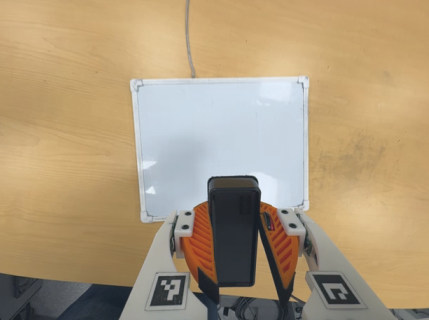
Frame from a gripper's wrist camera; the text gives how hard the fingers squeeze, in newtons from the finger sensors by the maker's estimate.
{"total": 9.0, "left": 8.7, "right": 9.3}